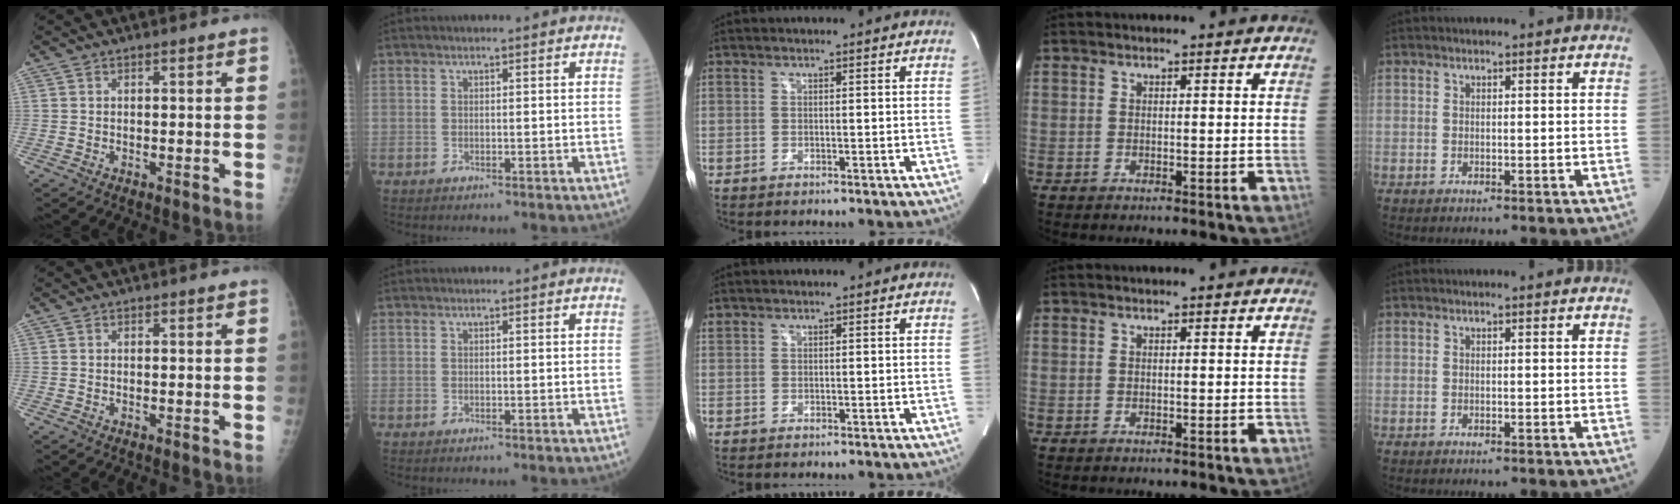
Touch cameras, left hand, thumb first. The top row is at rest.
{"middle": {"total": 0.6, "force": [0.5, 0.3, 0.0], "torque": [-0.007, 0.015, 0.014]}}